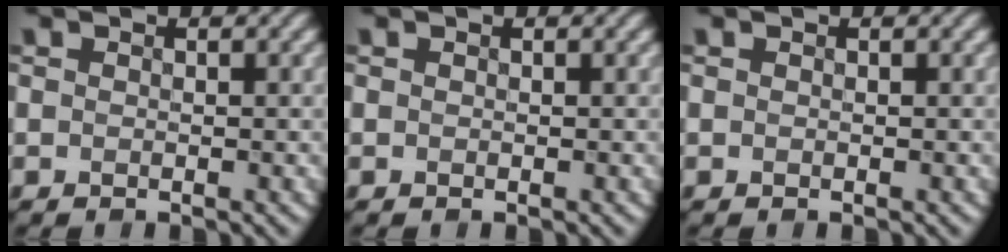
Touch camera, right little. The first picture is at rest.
{"total": 0.0}
{"total": 0.0}